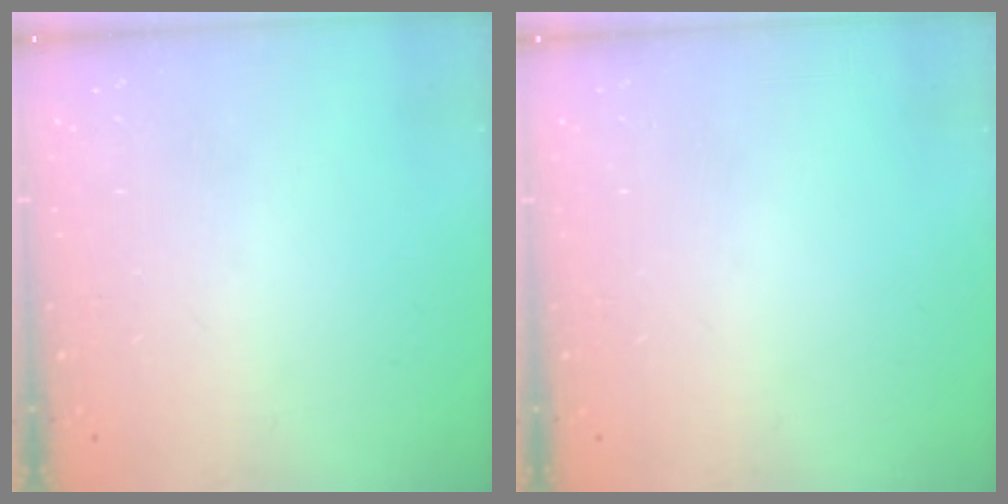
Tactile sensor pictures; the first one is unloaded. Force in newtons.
{"total": 0.0}